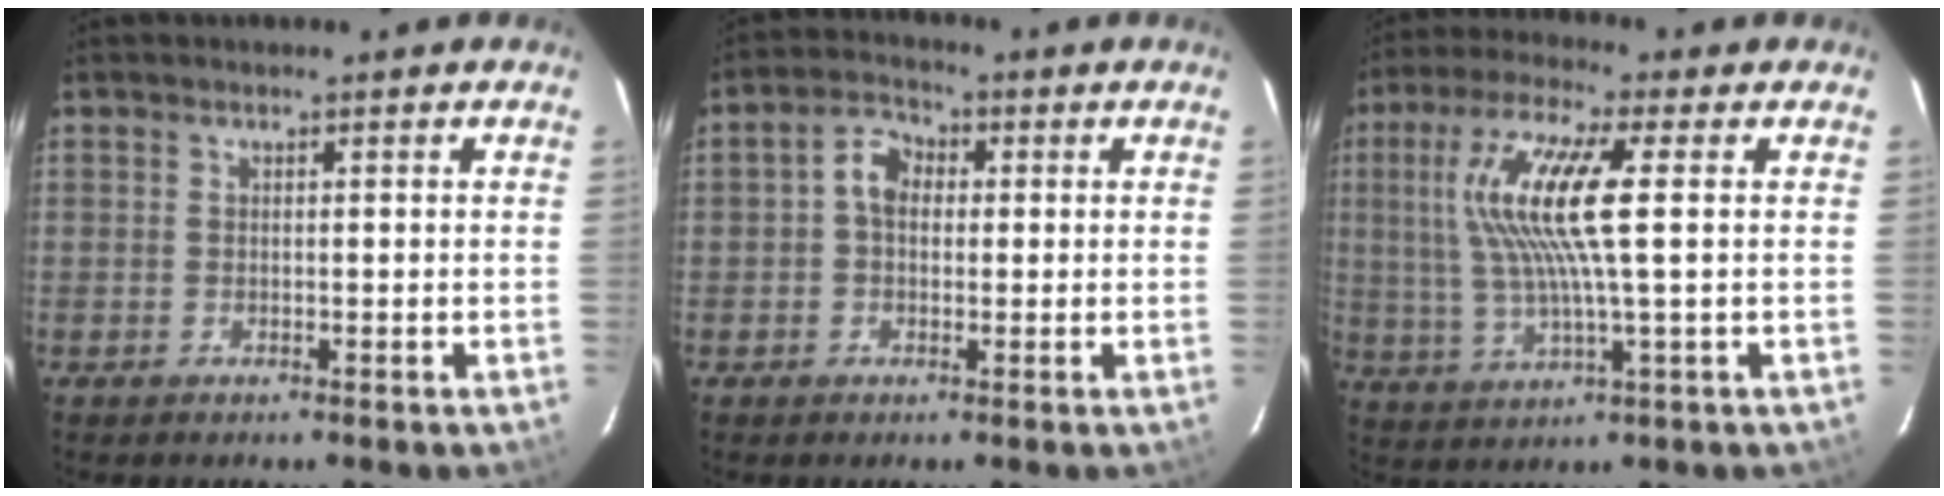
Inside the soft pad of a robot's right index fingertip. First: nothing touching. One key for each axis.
{"total": 4.3, "fx": 0.1, "fy": 3.3, "fz": 2.8, "tx": -0.053, "ty": 0.019, "tz": -0.002}
{"total": 13.5, "fx": 2.3, "fy": 1.5, "fz": 13.2, "tx": -0.260, "ty": 0.007, "tz": 0.045}